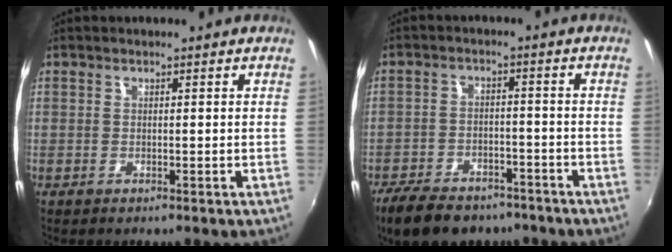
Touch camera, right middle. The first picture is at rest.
{"total": 14.5, "force": [-11.0, 6.8, 6.6], "torque": [-0.156, -0.008, -0.168]}